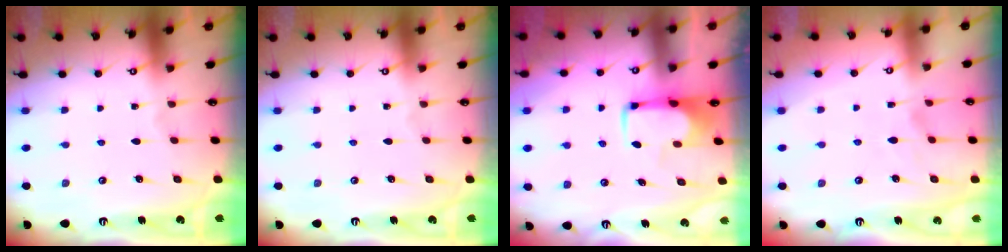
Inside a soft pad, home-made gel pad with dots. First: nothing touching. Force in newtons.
{"total": 0.0}
{"total": 1.8, "press": 1.8, "slide": 0.5}
{"total": 2.2, "press": 1.8, "slide": 1.2}